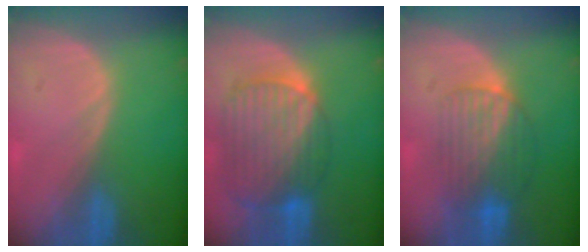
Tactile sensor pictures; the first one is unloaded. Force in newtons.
{"total": 10.6, "press": 9.1, "slide": 5.4}
{"total": 6.9, "press": 6.8, "slide": 1.3}